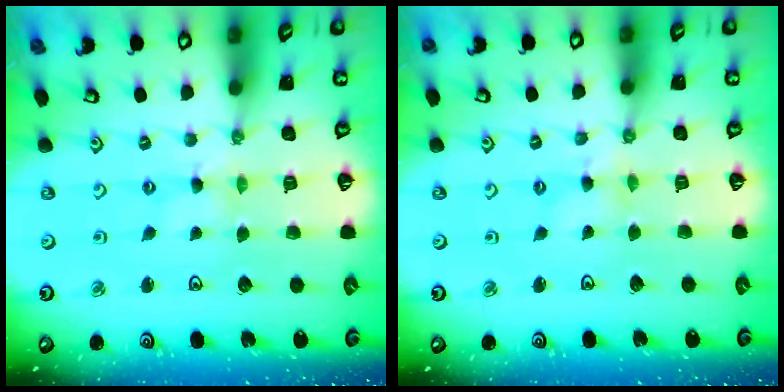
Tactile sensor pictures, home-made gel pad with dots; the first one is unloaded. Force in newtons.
{"total": 1.6, "press": 1.6, "slide": 0.2}